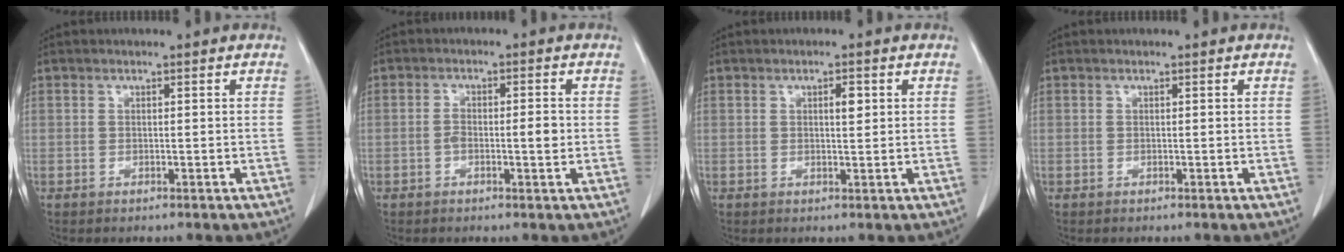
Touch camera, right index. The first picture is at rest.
{"total": 3.5, "force": [-0.6, 1.1, 3.3], "torque": [-0.058, 0.006, -0.008]}
{"total": 1.8, "force": [0.6, 0.5, 1.6], "torque": [-0.025, 0.000, 0.009]}
{"total": 0.0}